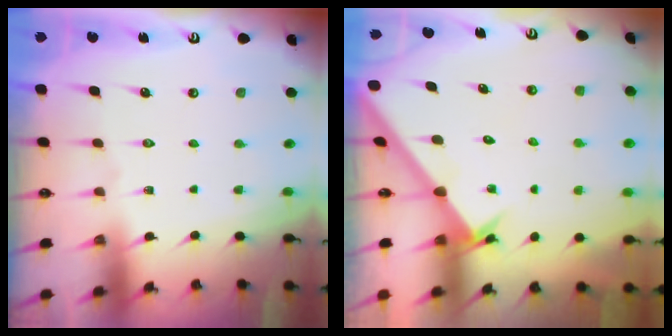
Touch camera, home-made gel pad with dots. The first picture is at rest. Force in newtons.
{"total": 2.0, "press": 2.0, "slide": 0.2}